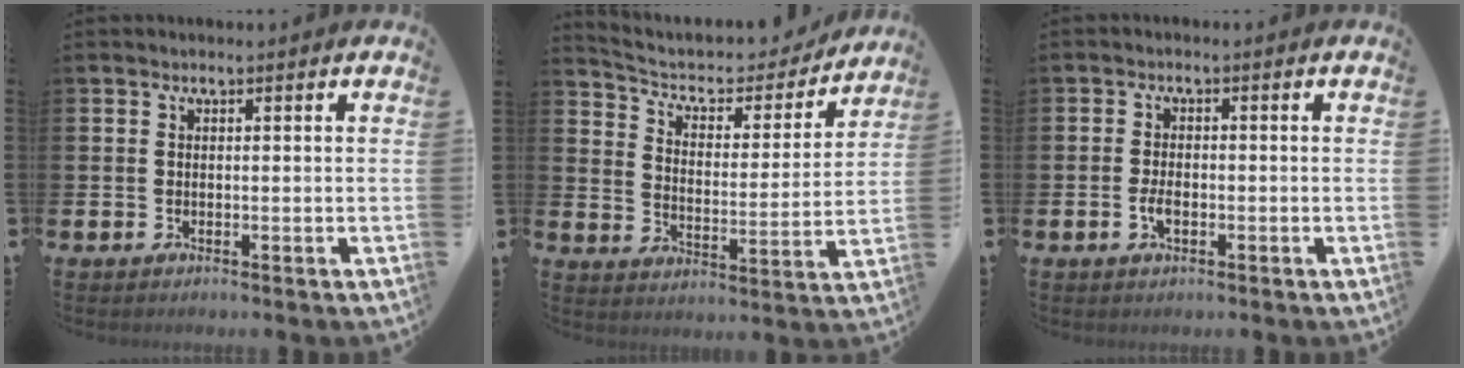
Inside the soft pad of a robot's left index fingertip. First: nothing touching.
{"total": 6.3, "force": [5.6, 2.4, 1.5], "torque": [-0.057, -0.044, 0.091]}
{"total": 2.3, "force": [-0.8, 1.1, 1.8], "torque": [-0.026, -0.002, -0.016]}